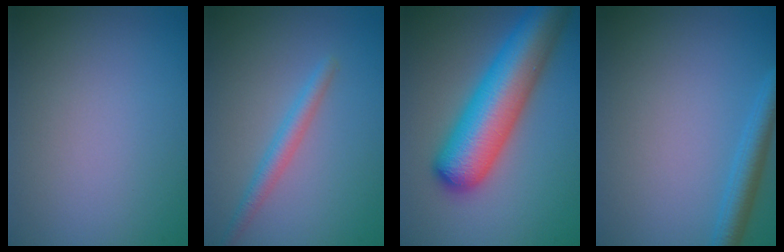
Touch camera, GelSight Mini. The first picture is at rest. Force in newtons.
{"total": 2.2, "press": 2.2, "slide": 0.0}
{"total": 10.1, "press": 10.1, "slide": 0.4}
{"total": 2.8, "press": 2.8, "slide": 0.1}